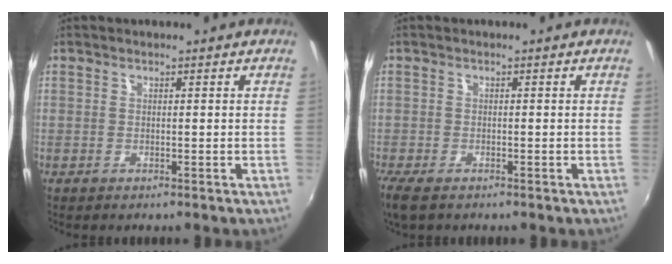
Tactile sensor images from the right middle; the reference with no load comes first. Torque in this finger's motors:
{"motor_torque": [1.17, -0.97, 0.06, 0.08]}